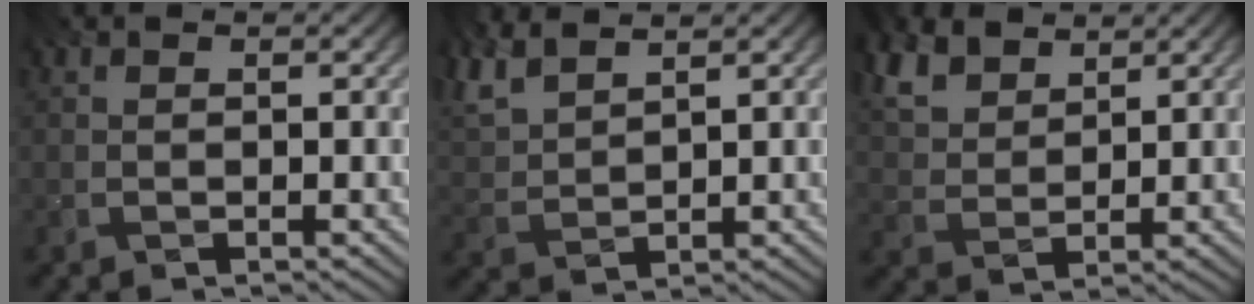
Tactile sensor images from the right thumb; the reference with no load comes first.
{"total": 5.8, "force": [4.2, 2.4, 3.2], "torque": [-0.101, 0.012, 0.089]}
{"total": 6.9, "force": [4.5, 3.8, 3.5], "torque": [-0.106, 0.010, 0.084]}